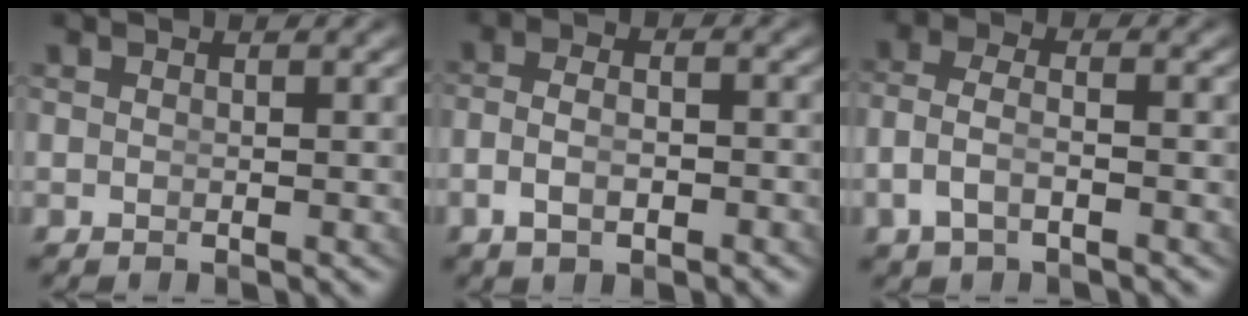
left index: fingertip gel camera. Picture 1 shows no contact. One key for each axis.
{"total": 3.0, "fx": -1.8, "fy": 1.2, "fz": 2.2, "tx": -0.045, "ty": -0.010, "tz": -0.024}
{"total": 3.4, "fx": -1.4, "fy": 2.0, "fz": 2.3, "tx": -0.065, "ty": -0.019, "tz": -0.015}